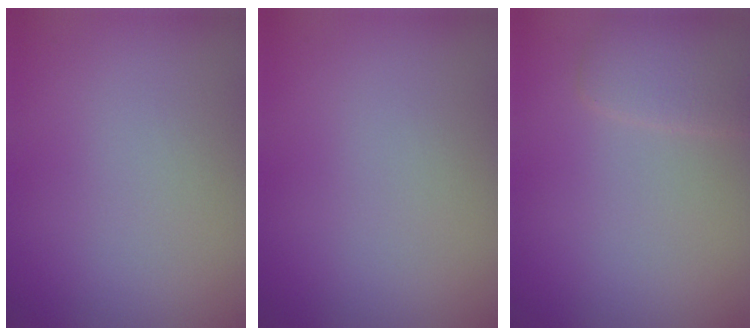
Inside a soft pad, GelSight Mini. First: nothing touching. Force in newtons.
{"total": 0.0}
{"total": 2.4, "press": 2.4, "slide": 0.1}